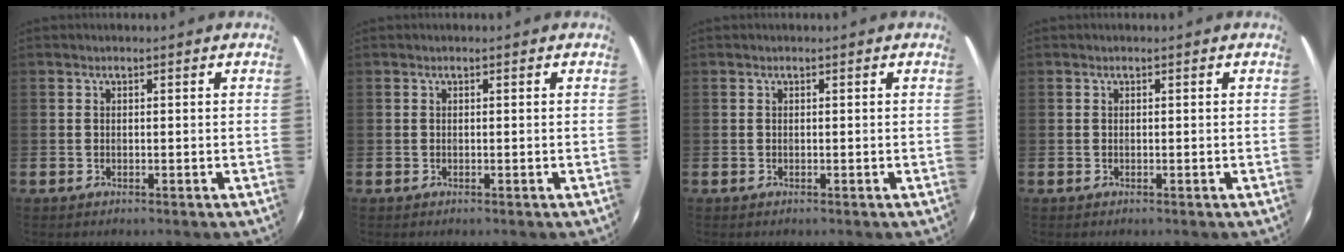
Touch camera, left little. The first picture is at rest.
{"total": 0.0}
{"total": 0.0}
{"total": 0.0}